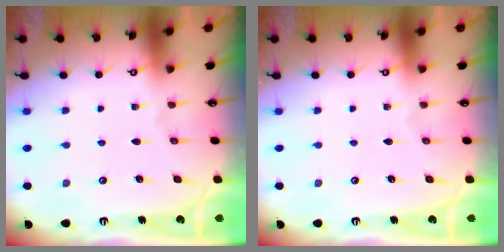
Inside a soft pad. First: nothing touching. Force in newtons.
{"total": 0.0}